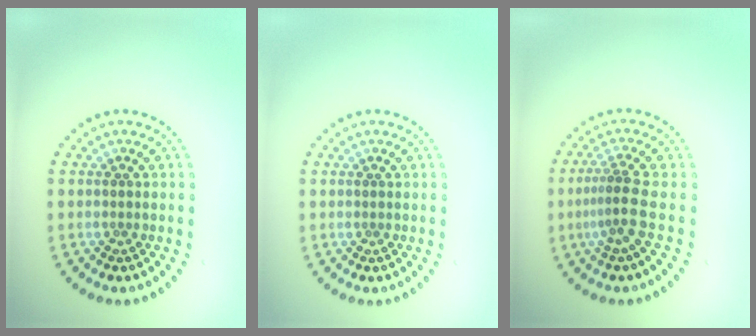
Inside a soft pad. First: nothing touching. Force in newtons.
{"total": 0.0}
{"total": 2.8, "press": 1.8, "slide": 2.1}